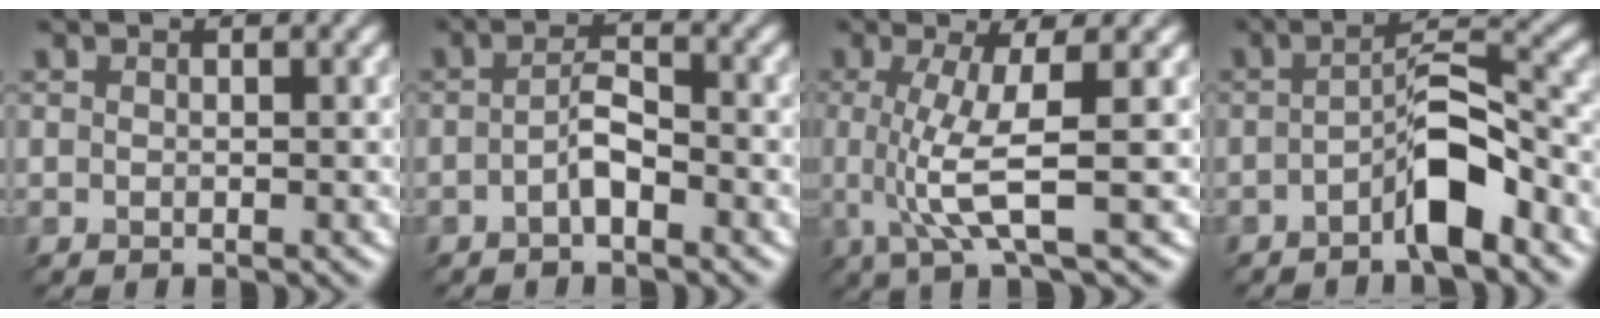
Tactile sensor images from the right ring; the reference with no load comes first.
{"total": 1.6, "force": [-1.2, -0.1, 1.0], "torque": [-0.033, 0.012, -0.014]}
{"total": 4.6, "force": [-0.1, 0.3, 4.6], "torque": [-0.103, 0.005, 0.013]}
{"total": 4.2, "force": [-2.8, 0.4, 3.1], "torque": [-0.060, 0.019, -0.040]}